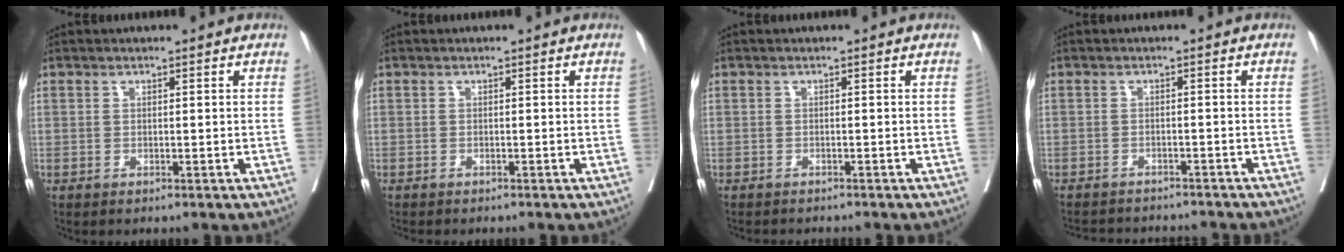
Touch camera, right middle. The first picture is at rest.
{"total": 2.6, "force": [-2.3, 0.5, 1.0], "torque": [-0.023, -0.007, -0.028]}
{"total": 3.4, "force": [-3.3, 0.5, 0.9], "torque": [-0.016, -0.008, -0.045]}
{"total": 10.4, "force": [-9.9, 1.8, 2.7], "torque": [-0.050, -0.003, -0.123]}